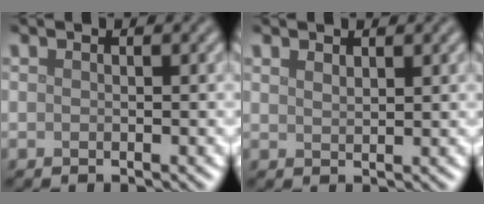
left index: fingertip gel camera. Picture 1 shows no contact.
{"total": 1.2, "force": [1.0, 0.4, 0.5], "torque": [-0.012, -0.001, 0.021]}